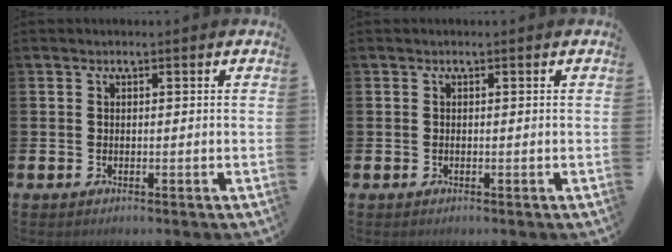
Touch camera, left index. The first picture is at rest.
{"total": 0.0}